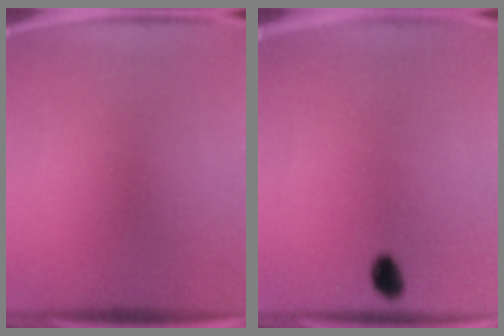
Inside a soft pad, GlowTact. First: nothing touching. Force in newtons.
{"total": 2.7}